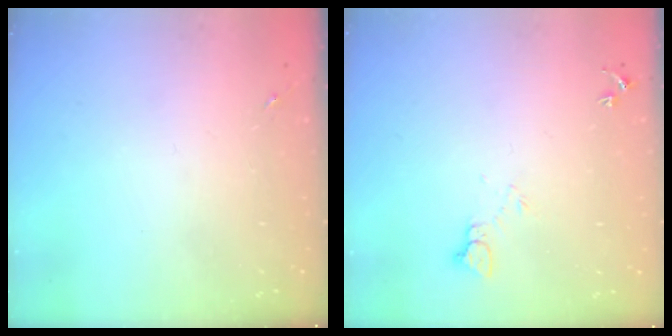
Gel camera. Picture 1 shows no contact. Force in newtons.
{"total": 4.4, "press": 4.3, "slide": 0.4}